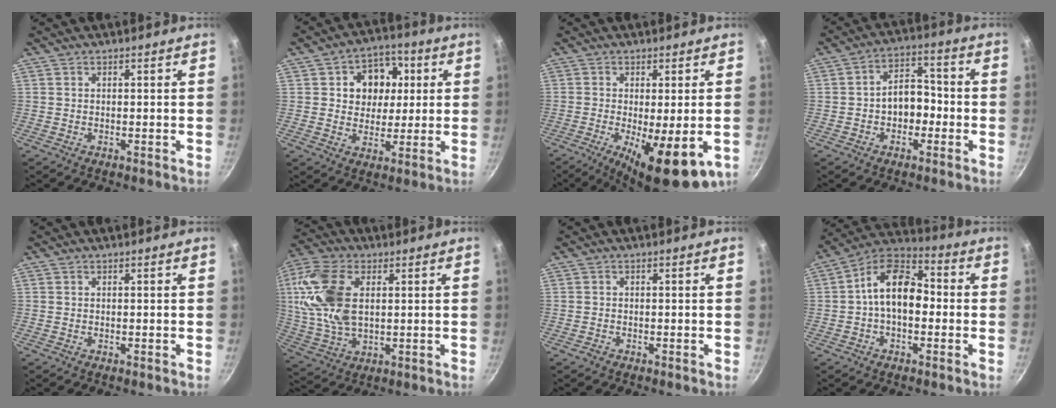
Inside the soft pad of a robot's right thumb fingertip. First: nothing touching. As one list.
[{"total": 11.0, "force": [2.4, 8.7, 6.2], "torque": [-0.037, 0.005, 0.035]}, {"total": 14.8, "force": [-5.4, 4.9, 12.9], "torque": [-0.172, -0.020, -0.068]}, {"total": 8.0, "force": [-1.4, 5.6, 5.5], "torque": [-0.056, 0.033, -0.036]}, {"total": 0.0}, {"total": 16.5, "force": [3.1, 9.3, 13.2], "torque": [-0.295, 0.004, 0.060]}, {"total": 0.9, "force": [-0.6, 0.6, 0.2], "torque": [-0.003, 0.001, -0.014]}, {"total": 13.2, "force": [-0.1, 8.2, 10.4], "torque": [-0.150, 0.041, -0.018]}]